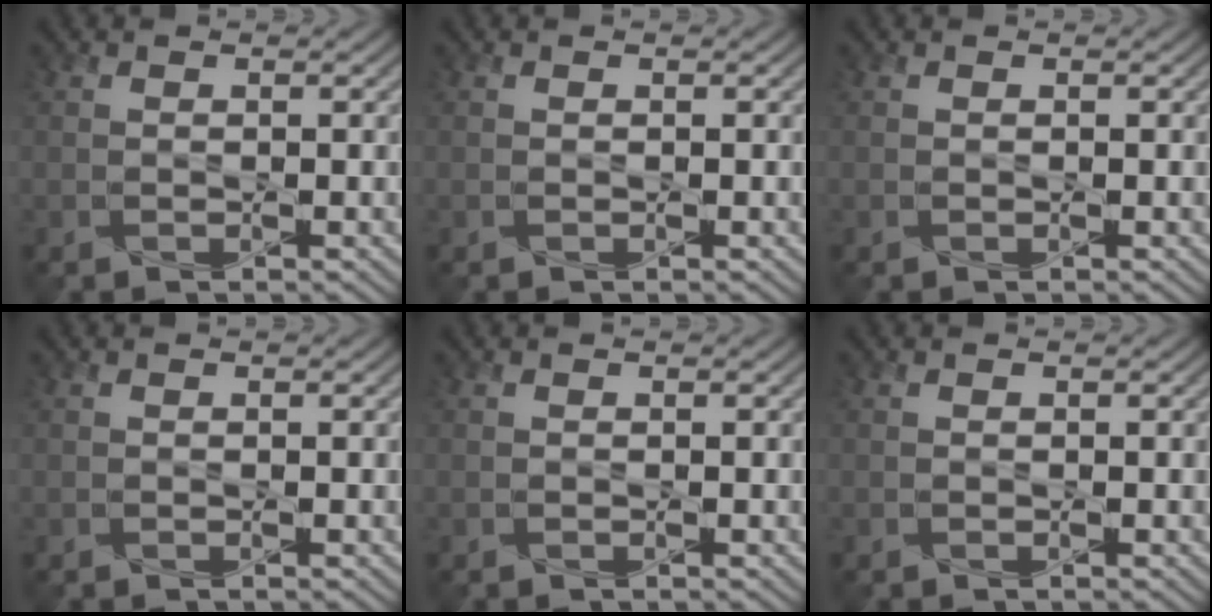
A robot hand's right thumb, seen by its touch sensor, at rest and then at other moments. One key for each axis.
{"total": 0.0}
{"total": 0.0}
{"total": 0.0}
{"total": 0.0}
{"total": 0.0}